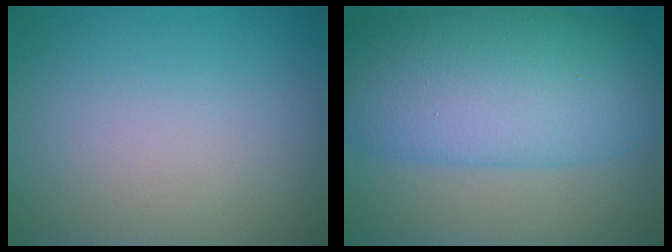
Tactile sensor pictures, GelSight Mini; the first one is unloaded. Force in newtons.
{"total": 12.0, "press": 12.0, "slide": 0.2}